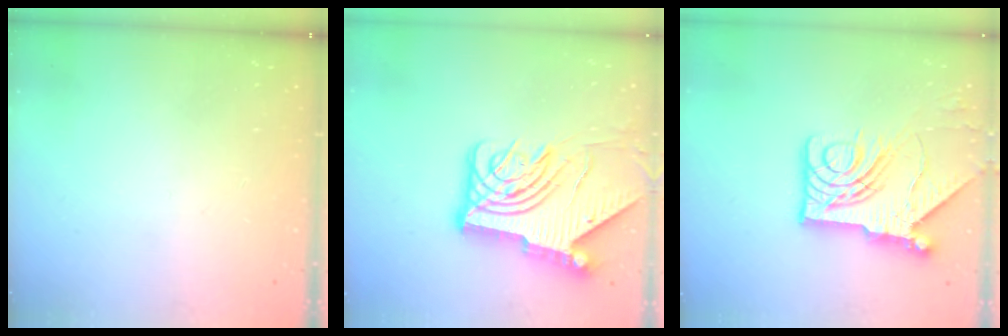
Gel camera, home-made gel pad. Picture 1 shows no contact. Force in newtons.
{"total": 16.2, "press": 16.1, "slide": 2.0}
{"total": 13.8, "press": 13.7, "slide": 1.8}